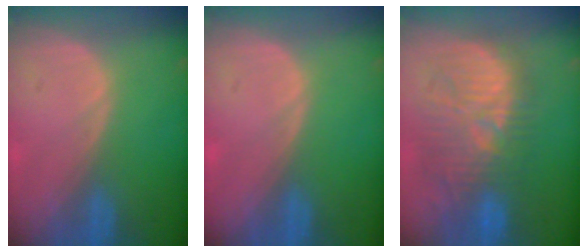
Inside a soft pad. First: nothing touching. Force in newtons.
{"total": 0.0}
{"total": 11.4, "press": 11.2, "slide": 2.4}